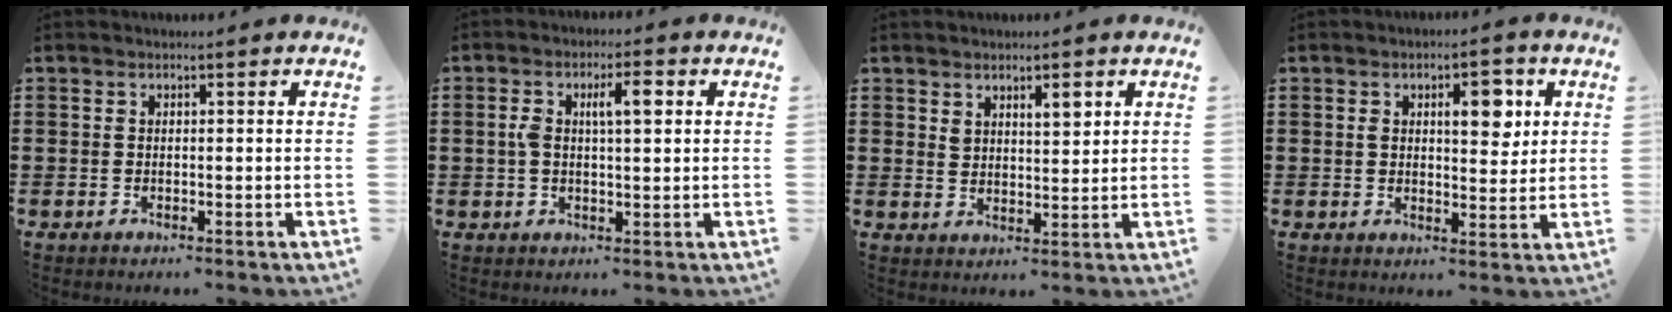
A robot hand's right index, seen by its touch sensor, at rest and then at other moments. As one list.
[{"total": 5.0, "force": [1.0, 1.7, 4.6], "torque": [-0.076, 0.004, 0.010]}, {"total": 3.0, "force": [2.0, 1.2, 1.8], "torque": [-0.022, -0.002, 0.033]}, {"total": 5.8, "force": [1.9, 2.4, 4.9], "torque": [-0.071, -0.002, 0.022]}]